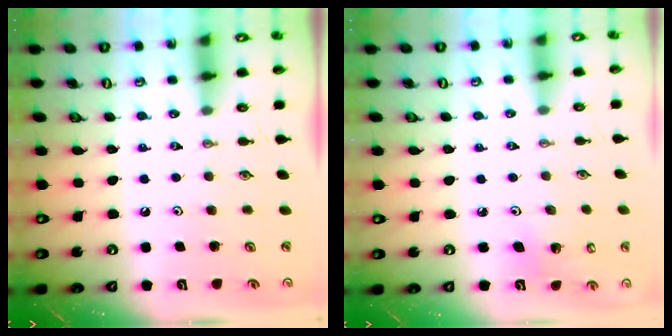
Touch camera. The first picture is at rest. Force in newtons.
{"total": 4.4, "press": 4.0, "slide": 1.9}